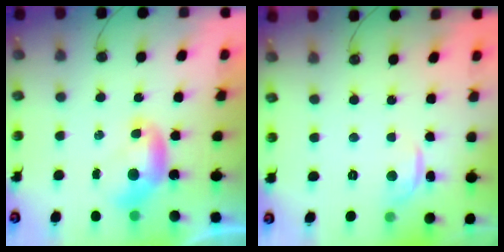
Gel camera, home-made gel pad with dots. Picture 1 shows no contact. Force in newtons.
{"total": 0.8, "press": 0.5, "slide": 0.6}